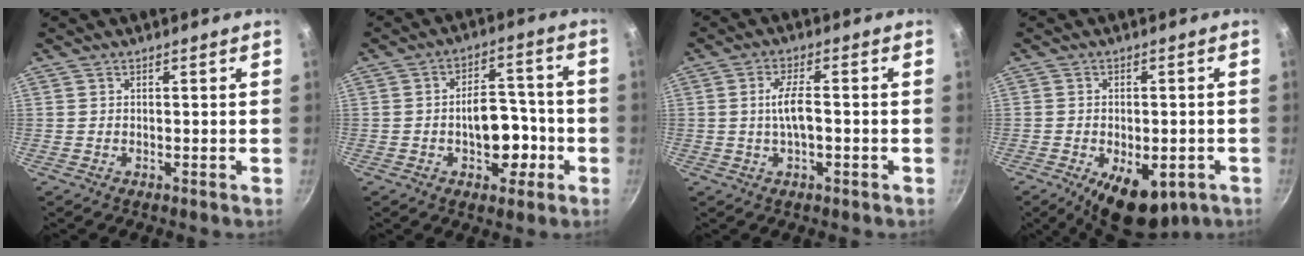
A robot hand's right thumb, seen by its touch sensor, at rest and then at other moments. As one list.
[{"total": 10.3, "force": [-2.8, 6.4, 7.5], "torque": [-0.064, 0.032, -0.040]}, {"total": 5.2, "force": [-0.6, 1.8, 4.9], "torque": [-0.091, 0.012, -0.016]}, {"total": 11.0, "force": [-4.7, 5.7, 8.2], "torque": [-0.089, 0.009, -0.054]}]